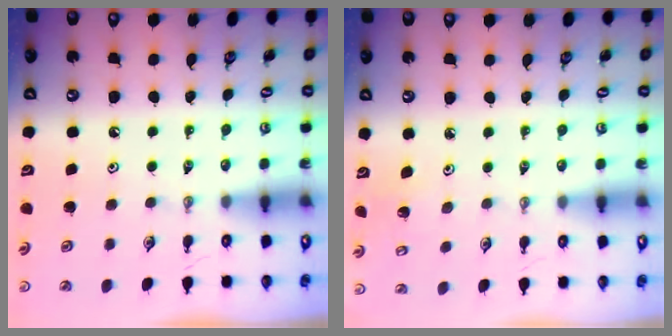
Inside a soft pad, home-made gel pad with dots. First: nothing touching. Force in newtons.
{"total": 2.9, "press": 2.9, "slide": 0.2}